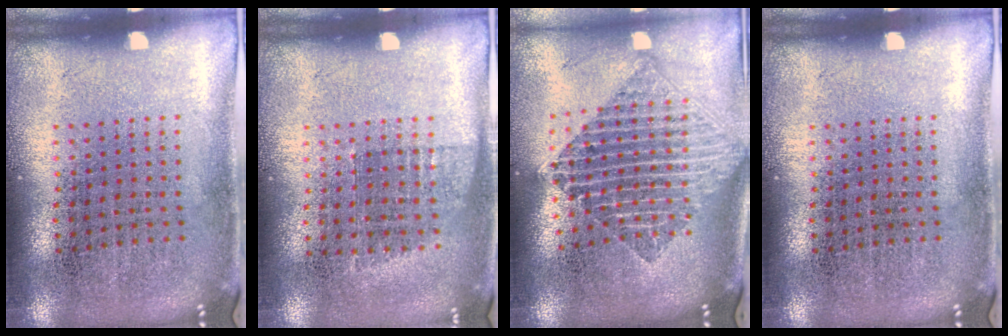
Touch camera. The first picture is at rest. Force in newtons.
{"total": 0.8, "press": 0.7, "slide": 0.4}
{"total": 2.2, "press": 1.7, "slide": 1.3}
{"total": 0.0}